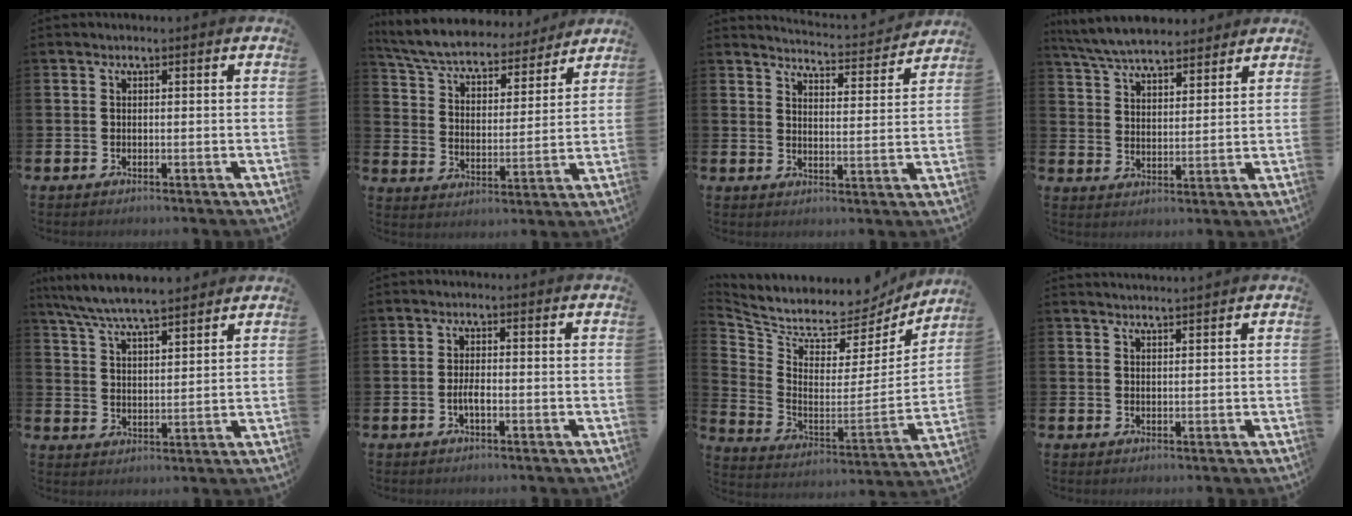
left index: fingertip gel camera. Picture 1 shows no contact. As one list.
[{"total": 6.9, "force": [6.4, 1.8, 1.9], "torque": [-0.070, -0.047, 0.108]}, {"total": 4.3, "force": [4.3, 0.1, 0.2], "torque": [-0.015, -0.038, 0.071]}, {"total": 6.9, "force": [6.6, 1.3, 1.6], "torque": [-0.058, -0.026, 0.121]}, {"total": 7.2, "force": [6.9, 0.6, 2.0], "torque": [-0.065, -0.029, 0.124]}, {"total": 1.9, "force": [-0.6, 0.6, 1.6], "torque": [-0.027, 0.001, -0.014]}, {"total": 6.9, "force": [6.5, 2.2, 1.0], "torque": [-0.055, -0.070, 0.106]}, {"total": 1.7, "force": [1.7, -0.2, -0.1], "torque": [0.003, -0.010, 0.030]}]